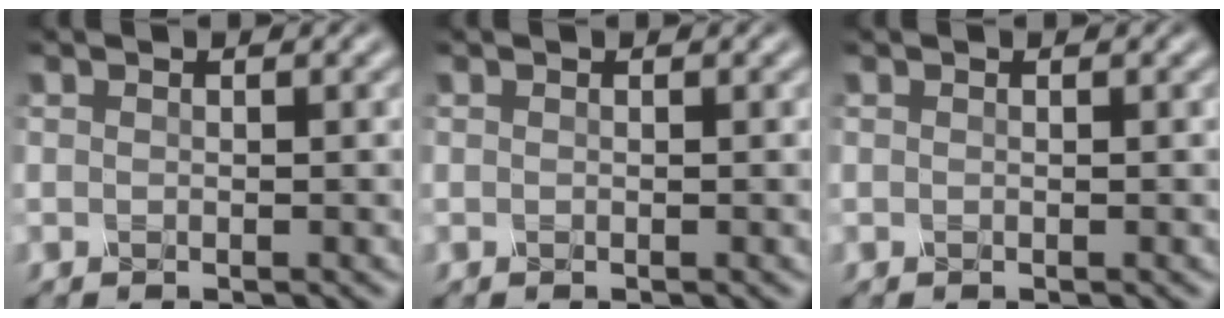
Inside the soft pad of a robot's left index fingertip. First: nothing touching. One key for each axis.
{"total": 0.0}
{"total": 0.0}